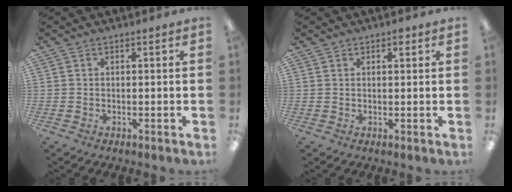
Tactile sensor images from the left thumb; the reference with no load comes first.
{"total": 1.7, "force": [1.2, 0.7, 1.1], "torque": [-0.006, -0.004, 0.016]}